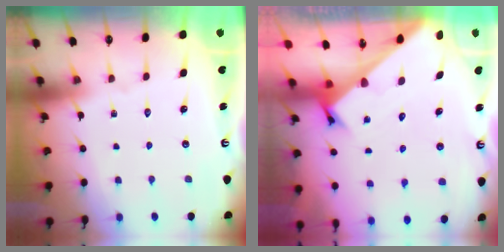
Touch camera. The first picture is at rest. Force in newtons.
{"total": 2.5, "press": 2.5, "slide": 0.2}